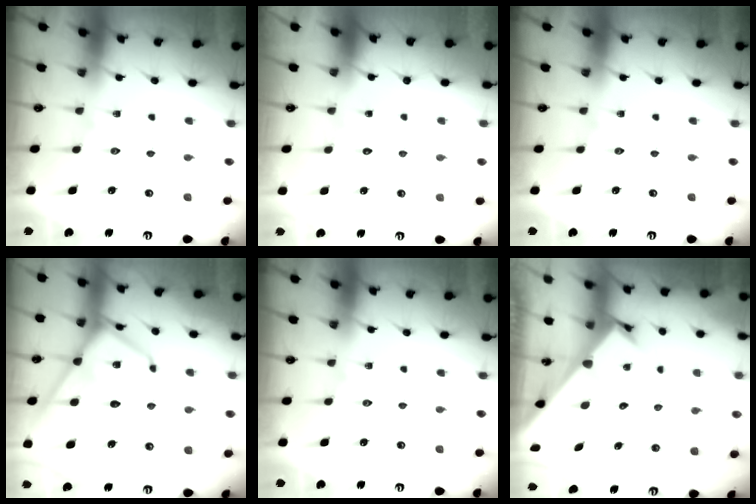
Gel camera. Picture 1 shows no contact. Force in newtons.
{"total": 1.5, "press": 1.5, "slide": 0.0}
{"total": 0.0}
{"total": 12.7, "press": 12.6, "slide": 1.6}
{"total": 0.0}
{"total": 2.3, "press": 2.3, "slide": 0.2}